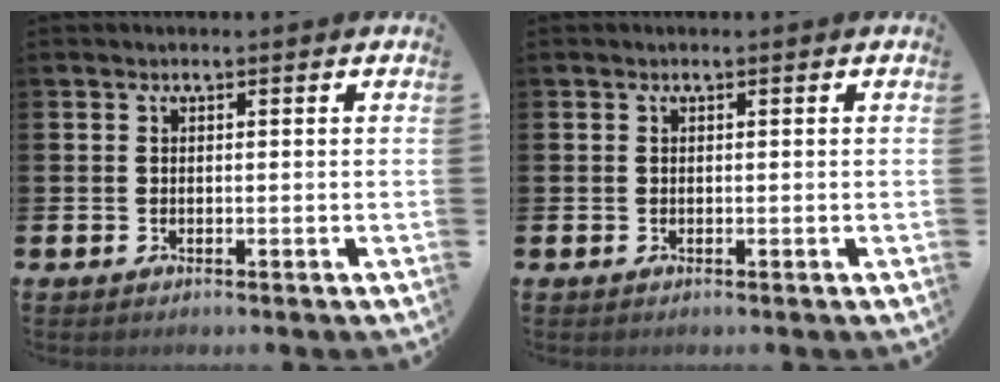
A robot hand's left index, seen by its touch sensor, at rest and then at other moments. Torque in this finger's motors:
{"motor_torque": [-0.04, -0.02, 0.00, 0.00]}